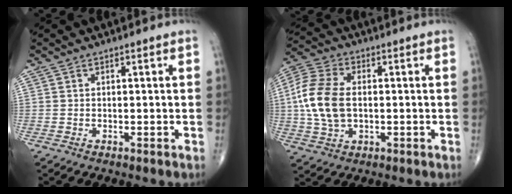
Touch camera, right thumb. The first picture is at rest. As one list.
[{"total": 12.6, "force": [0.2, 7.8, 9.8], "torque": [-0.210, 0.014, 0.002]}]